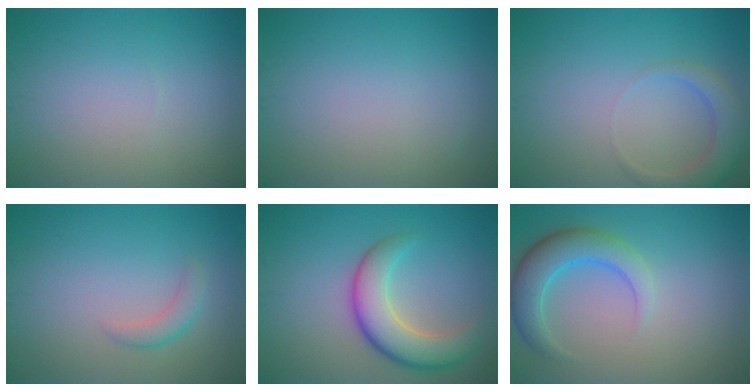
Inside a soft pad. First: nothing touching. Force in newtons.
{"total": 0.0}
{"total": 3.2, "press": 3.2, "slide": 0.4}
{"total": 1.5, "press": 1.5, "slide": 0.1}
{"total": 6.0, "press": 6.0, "slide": 0.4}
{"total": 4.6, "press": 4.6, "slide": 0.2}